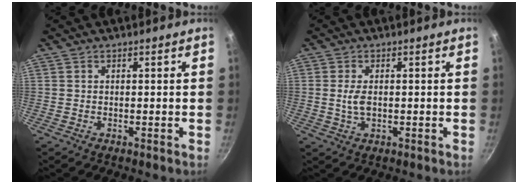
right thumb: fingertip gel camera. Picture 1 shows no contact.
{"total": 3.5, "force": [0.0, 2.0, 2.9], "torque": [-0.053, 0.000, 0.001]}